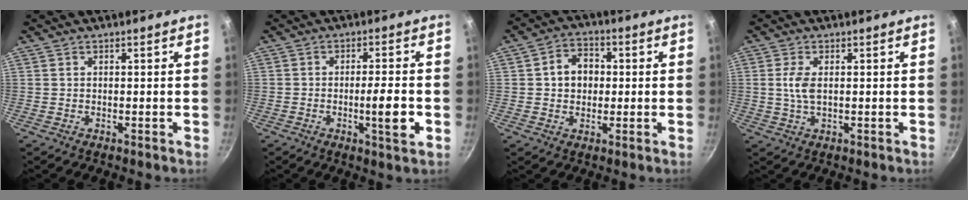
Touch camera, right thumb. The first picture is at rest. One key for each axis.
{"total": 6.6, "fx": -1.8, "fy": 1.2, "fz": 6.3, "tx": -0.092, "ty": 0.014, "tz": -0.025}
{"total": 7.2, "fx": 0.6, "fy": 5.9, "fz": 4.1, "tx": -0.036, "ty": 0.010, "tz": 0.002}
{"total": 4.0, "fx": 0.5, "fy": 1.9, "fz": 3.5, "tx": -0.076, "ty": 0.001, "tz": 0.010}